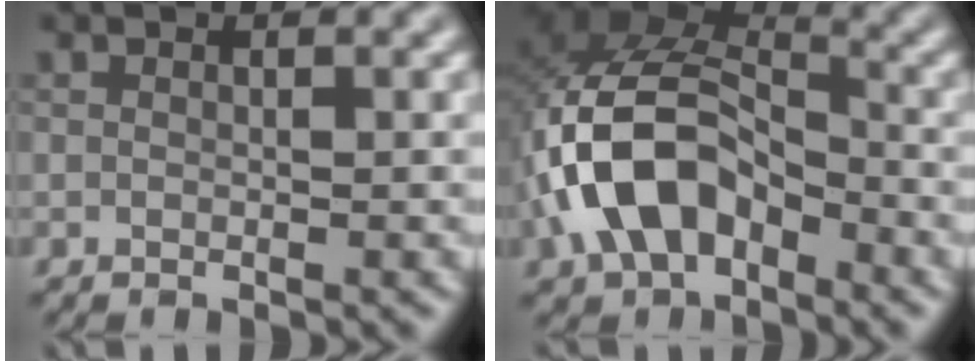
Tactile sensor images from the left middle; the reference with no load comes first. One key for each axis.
{"total": 9.7, "fx": -3.3, "fy": 5.9, "fz": 7.0, "tx": -0.149, "ty": 0.015, "tz": -0.072}